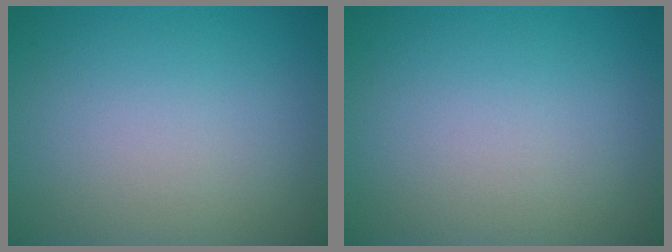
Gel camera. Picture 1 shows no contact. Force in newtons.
{"total": 0.0}